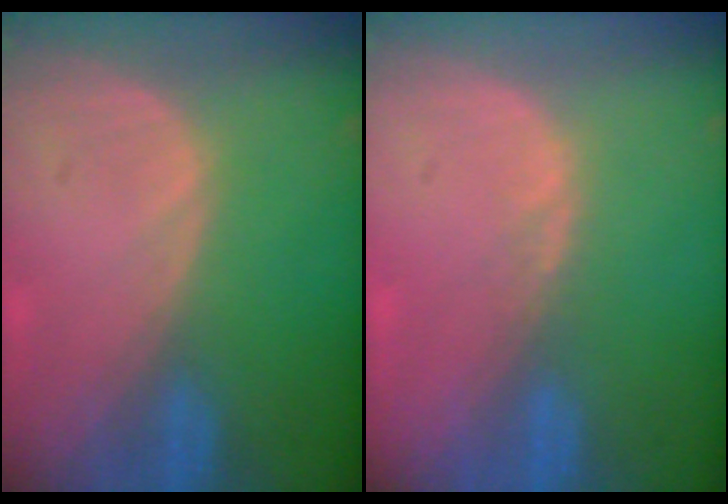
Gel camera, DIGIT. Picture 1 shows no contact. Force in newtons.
{"total": 0.8, "press": 0.8, "slide": 0.3}